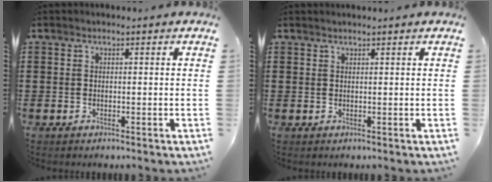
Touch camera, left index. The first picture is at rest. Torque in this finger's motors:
{"motor_torque": [1.83, -0.32, 0.02, -0.02]}